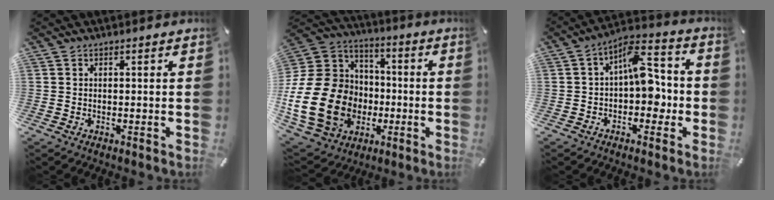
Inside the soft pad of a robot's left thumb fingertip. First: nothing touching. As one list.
[{"total": 25.4, "force": [-5.7, 20.4, 14.0], "torque": [-0.298, 0.025, -0.066]}, {"total": 10.7, "force": [0.1, 6.3, 8.6], "torque": [-0.112, -0.003, 0.003]}]